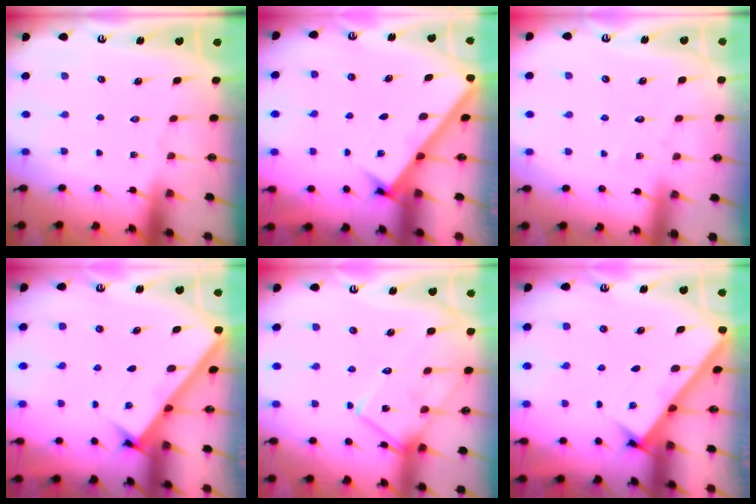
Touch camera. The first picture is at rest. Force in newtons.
{"total": 2.7, "press": 2.6, "slide": 0.4}
{"total": 3.1, "press": 3.0, "slide": 0.3}
{"total": 2.8, "press": 2.8, "slide": 0.4}
{"total": 14.0, "press": 13.9, "slide": 1.1}
{"total": 2.8, "press": 2.8, "slide": 0.4}